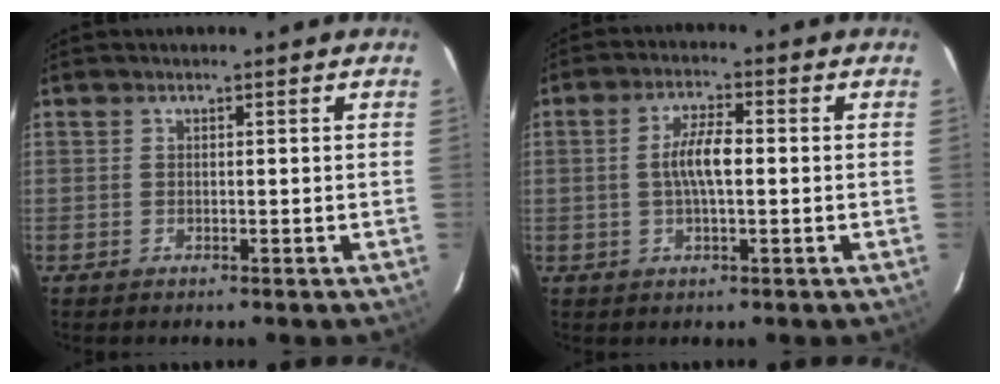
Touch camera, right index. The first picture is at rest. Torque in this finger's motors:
{"motor_torque": [0.65, -0.30, 0.54, 0.13]}